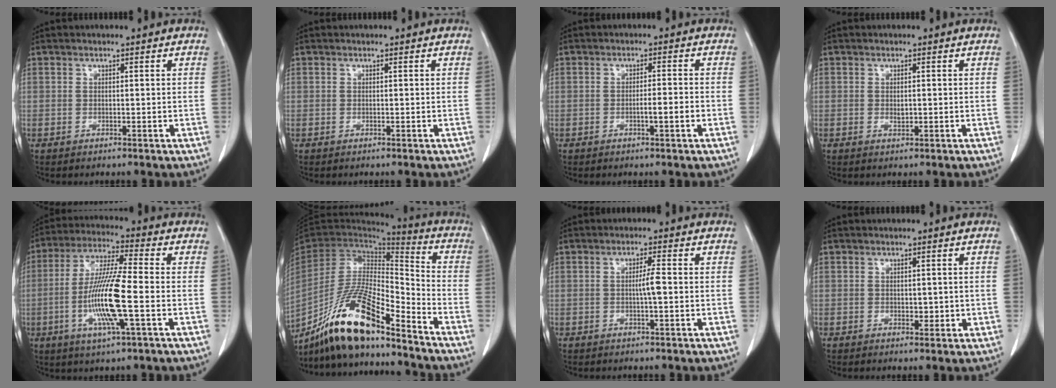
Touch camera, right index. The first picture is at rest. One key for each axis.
{"total": 0.0}
{"total": 2.8, "fx": -1.1, "fy": 0.0, "fz": 2.6, "tx": -0.040, "ty": 0.000, "tz": -0.019}
{"total": 0.9, "fx": -0.1, "fy": 0.5, "fz": 0.8, "tx": -0.014, "ty": -0.001, "tz": -0.001}
{"total": 12.9, "fx": -3.1, "fy": 0.6, "fz": 12.6, "tx": -0.251, "ty": -0.010, "tz": -0.065}
{"total": 18.3, "fx": -13.9, "fy": 2.8, "fz": 11.6, "tx": -0.230, "ty": -0.013, "tz": -0.255}
{"total": 2.4, "fx": -0.4, "fy": -0.1, "fz": 2.4, "tx": -0.040, "ty": 0.001, "tz": -0.007}
{"total": 1.6, "fx": -0.2, "fy": 1.1, "fz": 1.2, "tx": -0.010, "ty": -0.001, "tz": -0.001}